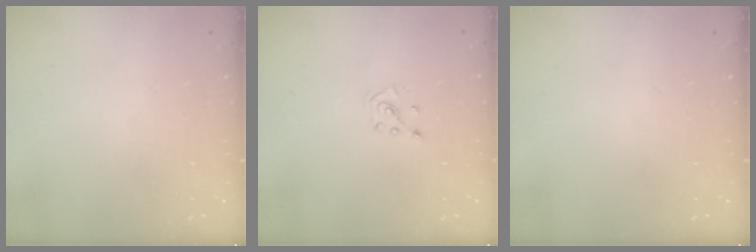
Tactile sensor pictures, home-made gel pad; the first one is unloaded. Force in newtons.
{"total": 2.2, "press": 2.2, "slide": 0.3}
{"total": 0.0}